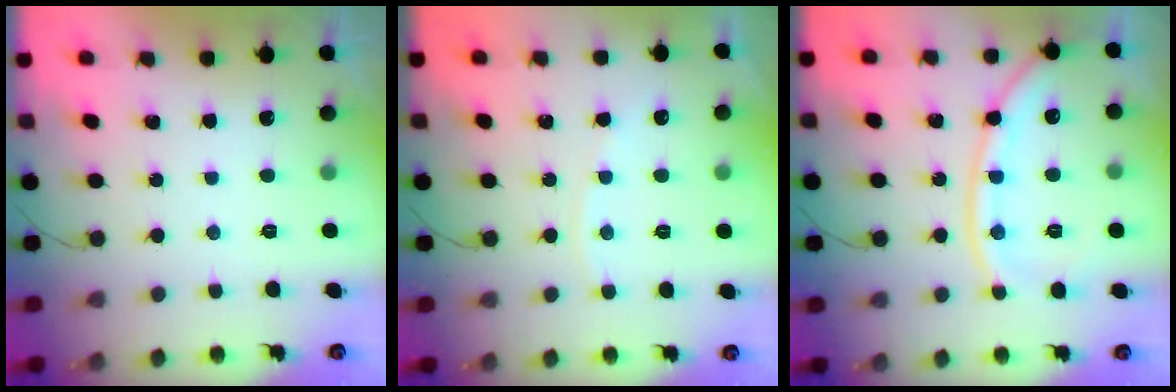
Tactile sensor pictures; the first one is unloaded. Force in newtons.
{"total": 2.0, "press": 2.0, "slide": 0.4}
{"total": 13.1, "press": 13.0, "slide": 1.7}